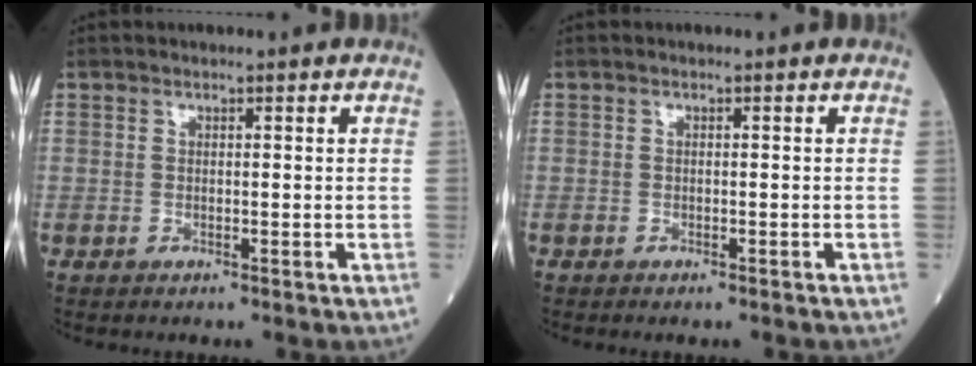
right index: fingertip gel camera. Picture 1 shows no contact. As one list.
[{"total": 0.9, "force": [-0.8, 0.1, 0.4], "torque": [-0.005, -0.001, -0.012]}]